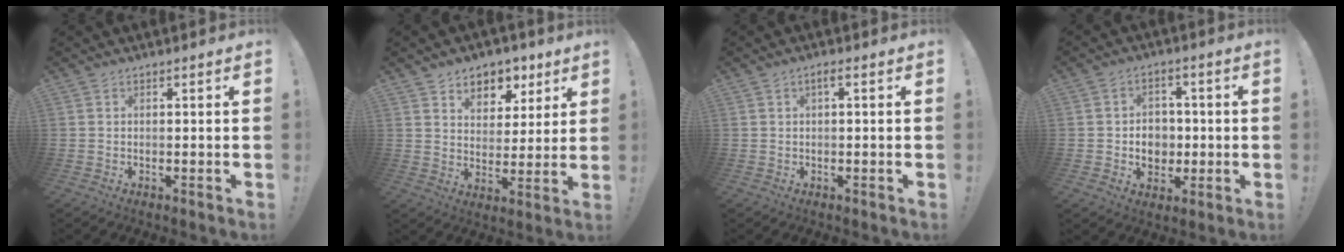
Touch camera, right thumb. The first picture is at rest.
{"total": 7.6, "force": [4.6, 5.8, 1.7], "torque": [-0.009, -0.038, 0.087]}
{"total": 1.4, "force": [-0.1, 0.2, 1.4], "torque": [-0.021, 0.002, -0.006]}
{"total": 7.8, "force": [-0.5, 7.0, 3.5], "torque": [-0.055, 0.000, -0.004]}